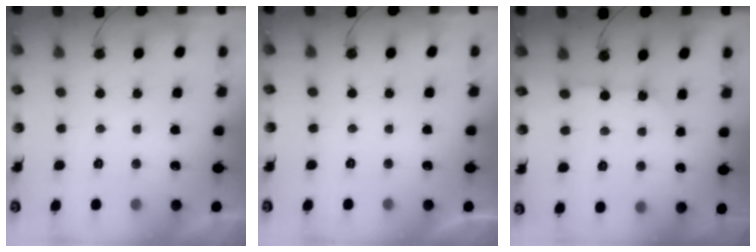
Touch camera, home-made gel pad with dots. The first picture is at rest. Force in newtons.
{"total": 0.0}
{"total": 4.7, "press": 4.7, "slide": 0.3}